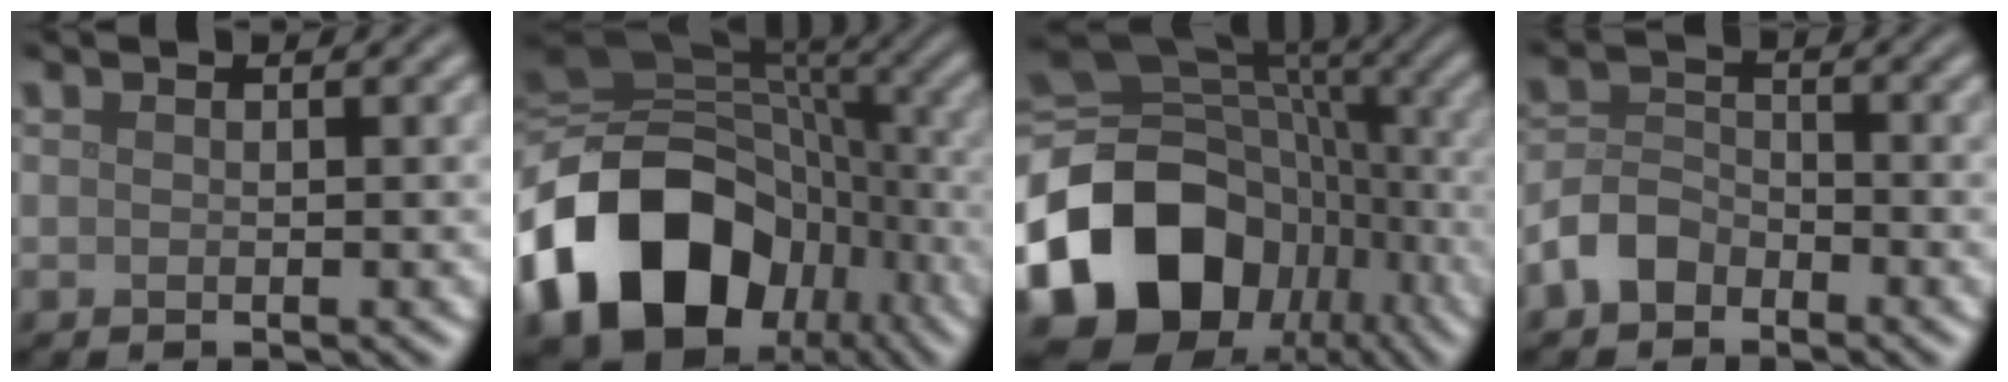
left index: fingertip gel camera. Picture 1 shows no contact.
{"total": 18.6, "force": [-7.2, 13.7, 10.2], "torque": [-0.225, -0.019, -0.127]}
{"total": 16.4, "force": [-6.2, 12.6, 8.3], "torque": [-0.168, -0.009, -0.117]}
{"total": 3.1, "force": [-2.2, 2.0, 1.2], "torque": [-0.022, 0.007, -0.054]}